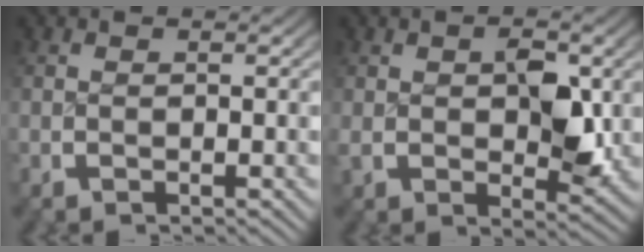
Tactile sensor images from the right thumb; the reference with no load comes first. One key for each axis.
{"total": 4.5, "fx": 0.3, "fy": 2.7, "fz": 3.6, "tx": -0.054, "ty": -0.015, "tz": 0.015}